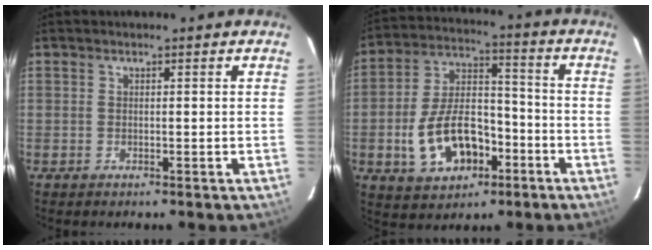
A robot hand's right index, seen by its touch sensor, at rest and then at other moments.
{"total": 14.9, "force": [-5.5, 8.8, 10.7], "torque": [-0.221, 0.019, -0.079]}